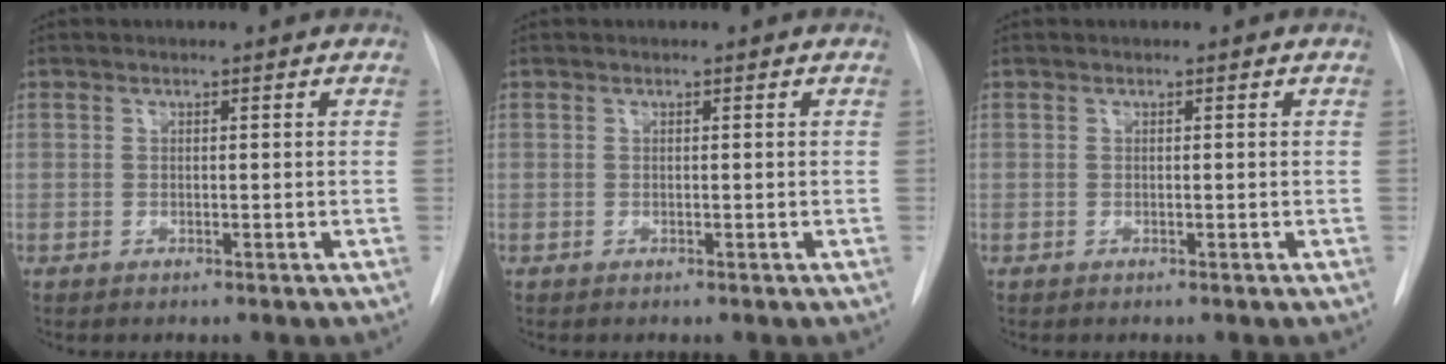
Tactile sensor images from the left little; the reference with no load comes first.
{"total": 0.0}
{"total": 0.0}